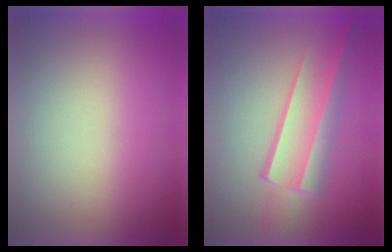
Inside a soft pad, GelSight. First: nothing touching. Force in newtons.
{"total": 3.2}